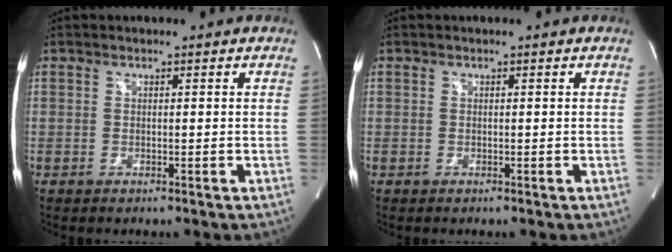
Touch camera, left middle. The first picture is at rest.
{"total": 0.0}